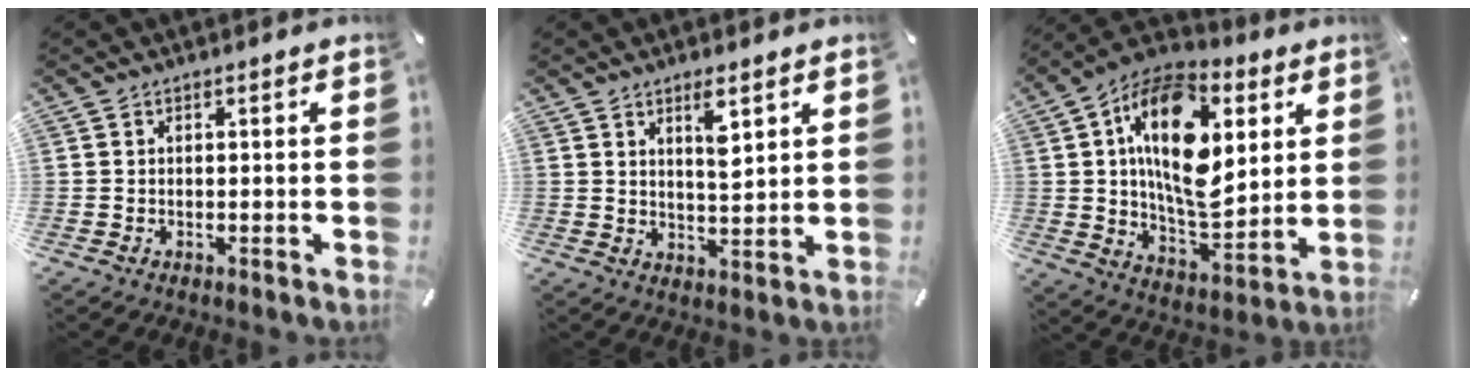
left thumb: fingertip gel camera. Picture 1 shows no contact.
{"total": 5.9, "force": [3.4, 1.7, 4.4], "torque": [-0.073, -0.016, 0.054]}
{"total": 22.0, "force": [6.0, 12.7, 17.0], "torque": [-0.311, -0.018, 0.097]}